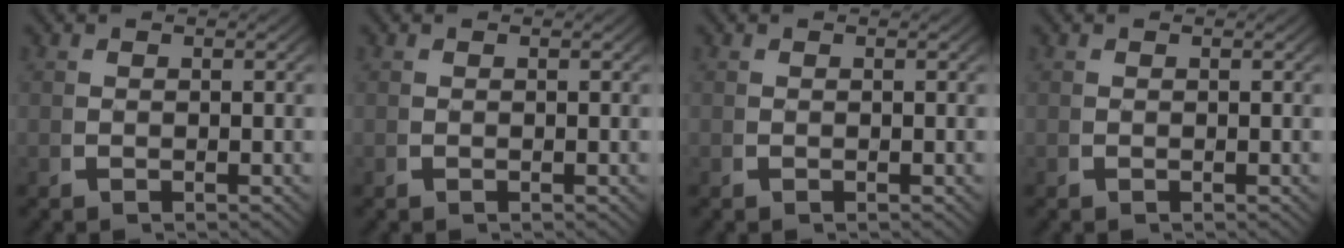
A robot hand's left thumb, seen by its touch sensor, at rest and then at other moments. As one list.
[{"total": 0.0}, {"total": 0.0}, {"total": 0.0}]